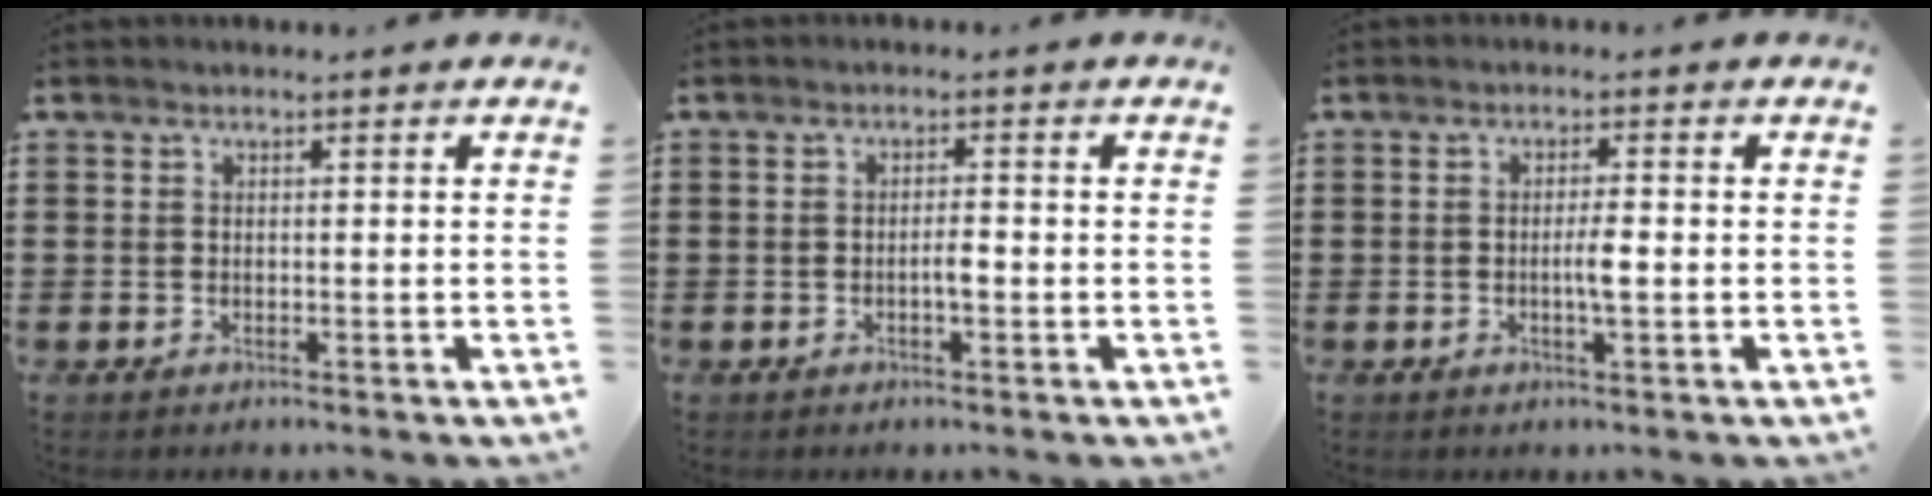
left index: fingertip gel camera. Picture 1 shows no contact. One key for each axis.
{"total": 1.9, "fx": -0.6, "fy": 0.4, "fz": 1.8, "tx": -0.034, "ty": 0.003, "tz": -0.012}
{"total": 2.7, "fx": -0.5, "fy": 0.4, "fz": 2.6, "tx": -0.048, "ty": 0.000, "tz": -0.011}